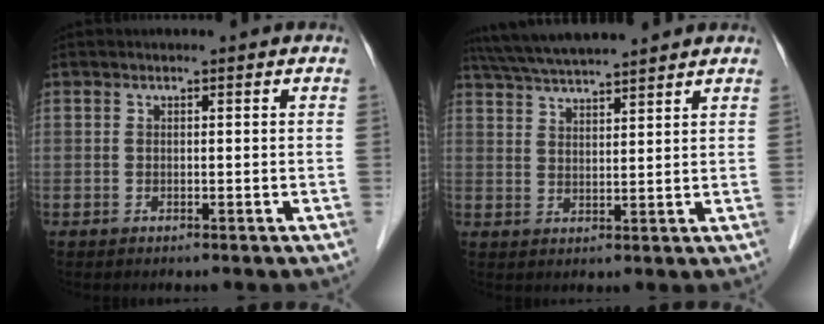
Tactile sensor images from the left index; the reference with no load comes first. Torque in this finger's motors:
{"motor_torque": [0.49, -0.61, 0.58, 0.18]}